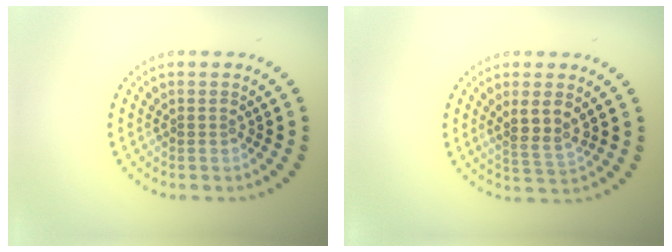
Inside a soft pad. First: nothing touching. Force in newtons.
{"total": 2.7, "press": 2.4, "slide": 1.2}